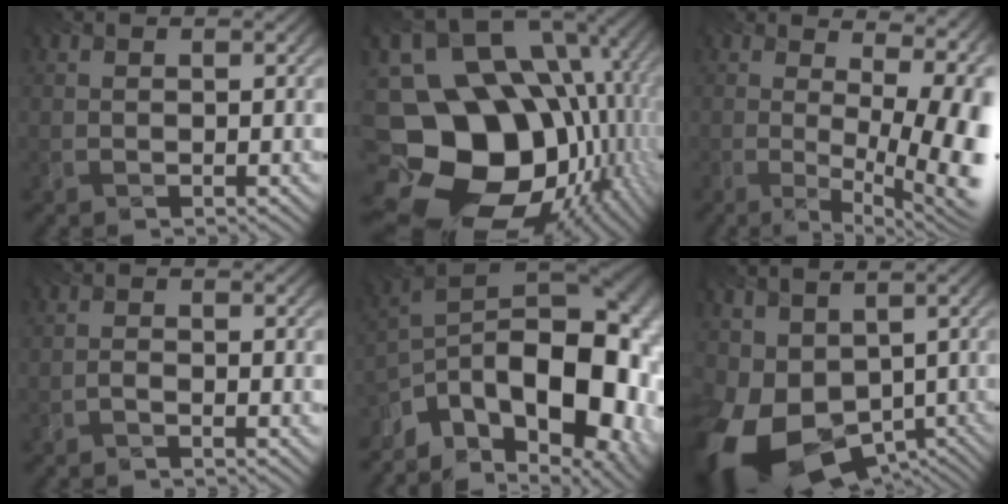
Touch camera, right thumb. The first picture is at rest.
{"total": 20.4, "force": [-6.5, 14.9, 12.2], "torque": [-0.255, -0.031, -0.090]}
{"total": 15.6, "force": [3.0, 6.3, 13.9], "torque": [-0.169, 0.040, 0.058]}
{"total": 1.6, "force": [-1.6, -0.1, 0.0], "torque": [-0.001, -0.002, -0.034]}
{"total": 17.6, "force": [-9.4, 8.2, 12.5], "torque": [-0.181, -0.025, -0.160]}
{"total": 13.5, "force": [-4.8, 9.4, 8.5], "torque": [-0.225, -0.037, -0.044]}